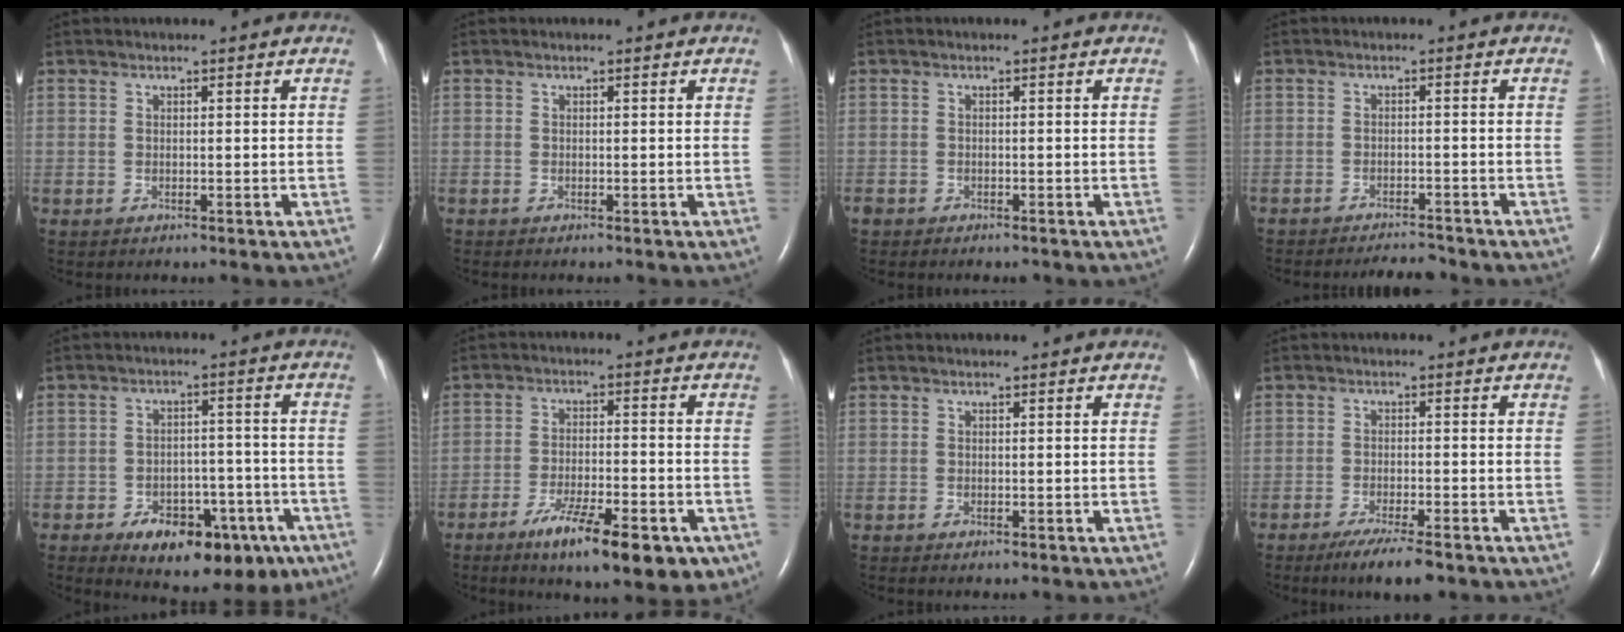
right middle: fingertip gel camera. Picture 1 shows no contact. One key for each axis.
{"total": 0.0}
{"total": 2.4, "fx": -1.9, "fy": 1.3, "fz": 0.8, "tx": -0.018, "ty": -0.003, "tz": -0.026}
{"total": 3.4, "fx": -3.4, "fy": 0.2, "fz": 0.3, "tx": -0.008, "ty": -0.010, "tz": -0.054}
{"total": 13.3, "fx": -7.6, "fy": 6.6, "fz": 8.6, "tx": -0.099, "ty": 0.019, "tz": -0.101}
{"total": 12.7, "fx": -7.4, "fy": 3.0, "fz": 9.9, "tx": -0.135, "ty": -0.011, "tz": -0.109}
{"total": 0.0}
{"total": 6.2, "fx": -4.4, "fy": 0.5, "fz": 4.3, "tx": -0.070, "ty": -0.014, "tz": -0.071}